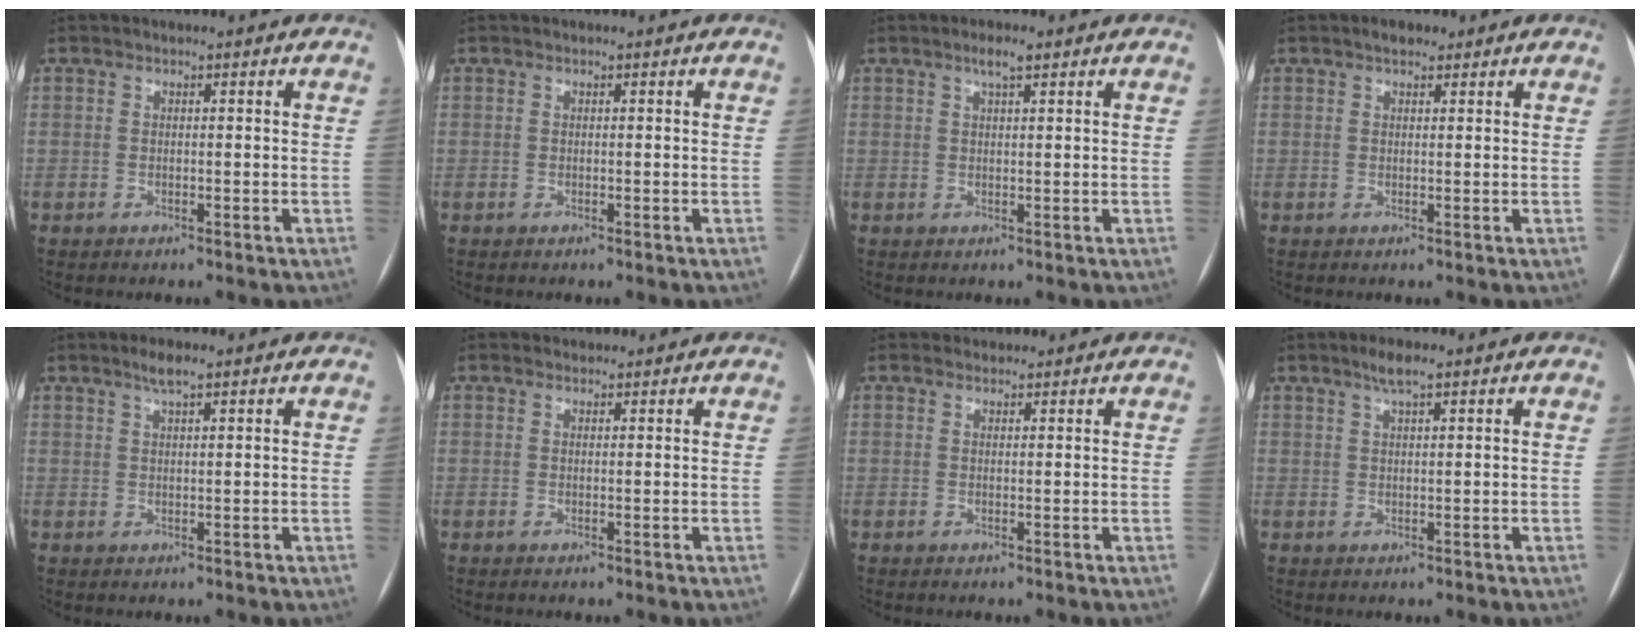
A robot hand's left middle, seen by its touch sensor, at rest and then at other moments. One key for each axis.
{"total": 0.0}
{"total": 2.3, "fx": 1.5, "fy": 0.3, "fz": 1.8, "tx": -0.037, "ty": 0.004, "tz": 0.025}
{"total": 2.0, "fx": 1.4, "fy": 0.9, "fz": 1.0, "tx": -0.020, "ty": 0.008, "tz": 0.020}
{"total": 2.3, "fx": 1.6, "fy": 0.1, "fz": 1.6, "tx": -0.036, "ty": 0.003, "tz": 0.032}
{"total": 0.9, "fx": 0.8, "fy": 0.3, "fz": -0.2, "tx": -0.005, "ty": 0.007, "tz": 0.013}
{"total": 1.2, "fx": 1.1, "fy": 0.4, "fz": -0.4, "tx": -0.002, "ty": 0.009, "tz": 0.018}
{"total": 2.6, "fx": 1.8, "fy": 0.1, "fz": 1.9, "tx": -0.043, "ty": 0.004, "tz": 0.035}